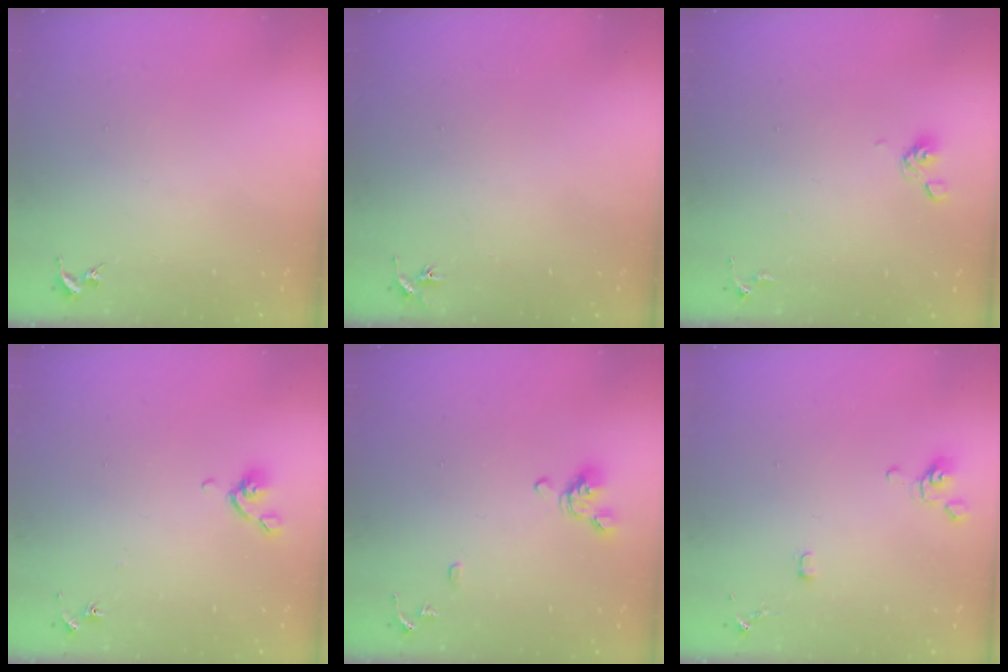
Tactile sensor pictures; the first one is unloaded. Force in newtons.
{"total": 2.9, "press": 2.9, "slide": 0.3}
{"total": 6.3, "press": 6.0, "slide": 2.1}
{"total": 5.2, "press": 5.1, "slide": 1.0}
{"total": 9.8, "press": 9.7, "slide": 1.4}
{"total": 3.6, "press": 3.5, "slide": 0.7}